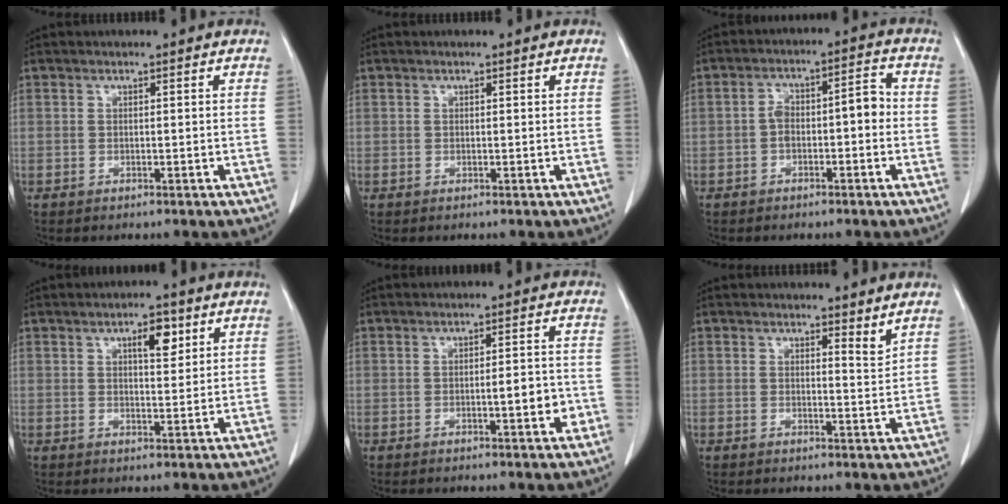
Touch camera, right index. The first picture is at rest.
{"total": 0.0}
{"total": 6.0, "force": [-1.1, 2.3, 5.4], "torque": [-0.089, 0.037, -0.018]}
{"total": 4.6, "force": [2.3, 1.6, 3.6], "torque": [-0.055, 0.001, 0.035]}
{"total": 4.0, "force": [-1.1, 0.8, 3.7], "torque": [-0.054, 0.002, -0.014]}
{"total": 2.3, "force": [2.0, 0.2, 1.1], "torque": [-0.016, -0.019, 0.027]}